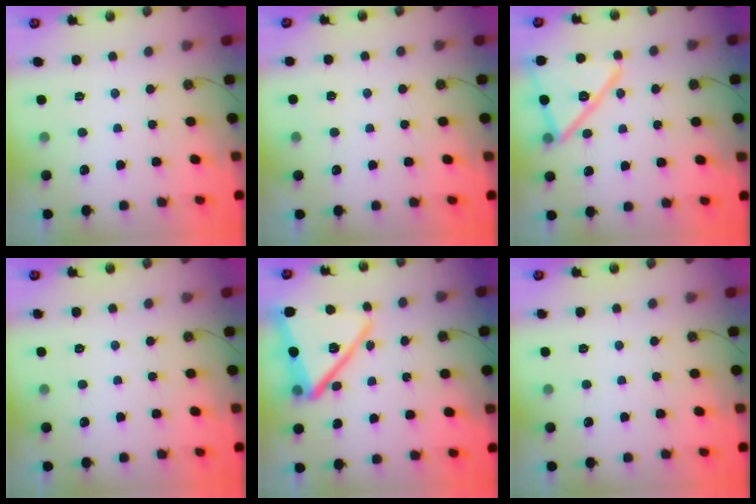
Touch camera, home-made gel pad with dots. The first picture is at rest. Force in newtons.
{"total": 2.5, "press": 2.4, "slide": 0.8}
{"total": 17.7, "press": 17.7, "slide": 0.7}
{"total": 0.0}
{"total": 20.5, "press": 20.4, "slide": 1.4}
{"total": 0.0}